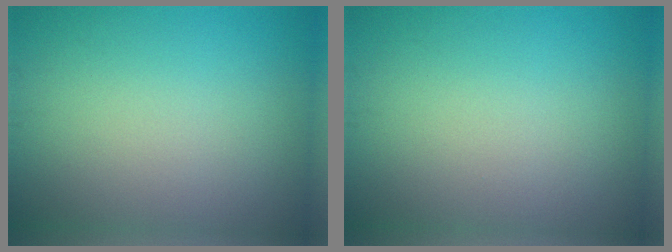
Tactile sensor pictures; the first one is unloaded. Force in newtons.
{"total": 0.0}